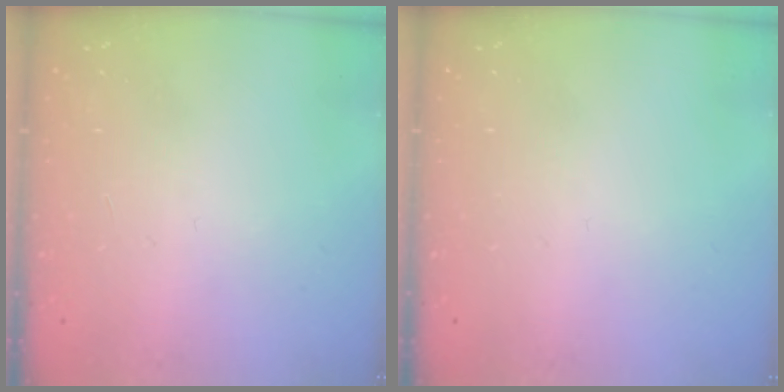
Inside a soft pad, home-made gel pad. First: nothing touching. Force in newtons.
{"total": 0.0}